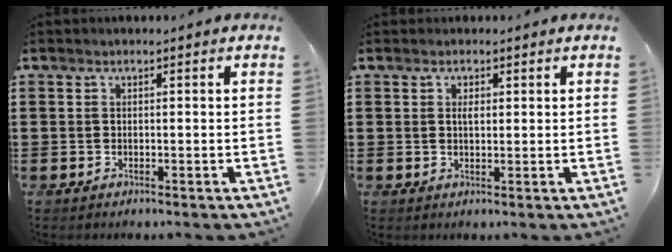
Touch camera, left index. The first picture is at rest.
{"total": 1.3, "force": [0.5, 0.7, 1.0], "torque": [-0.023, 0.004, 0.009]}